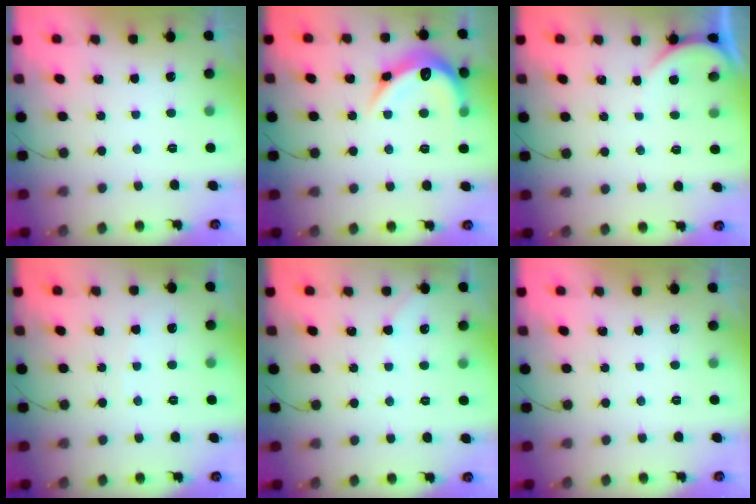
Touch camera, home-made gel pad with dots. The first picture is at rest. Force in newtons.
{"total": 14.4, "press": 14.3, "slide": 0.9}
{"total": 1.6, "press": 1.6, "slide": 0.2}
{"total": 2.9, "press": 2.9, "slide": 0.4}
{"total": 2.2, "press": 2.1, "slide": 0.3}
{"total": 0.0}